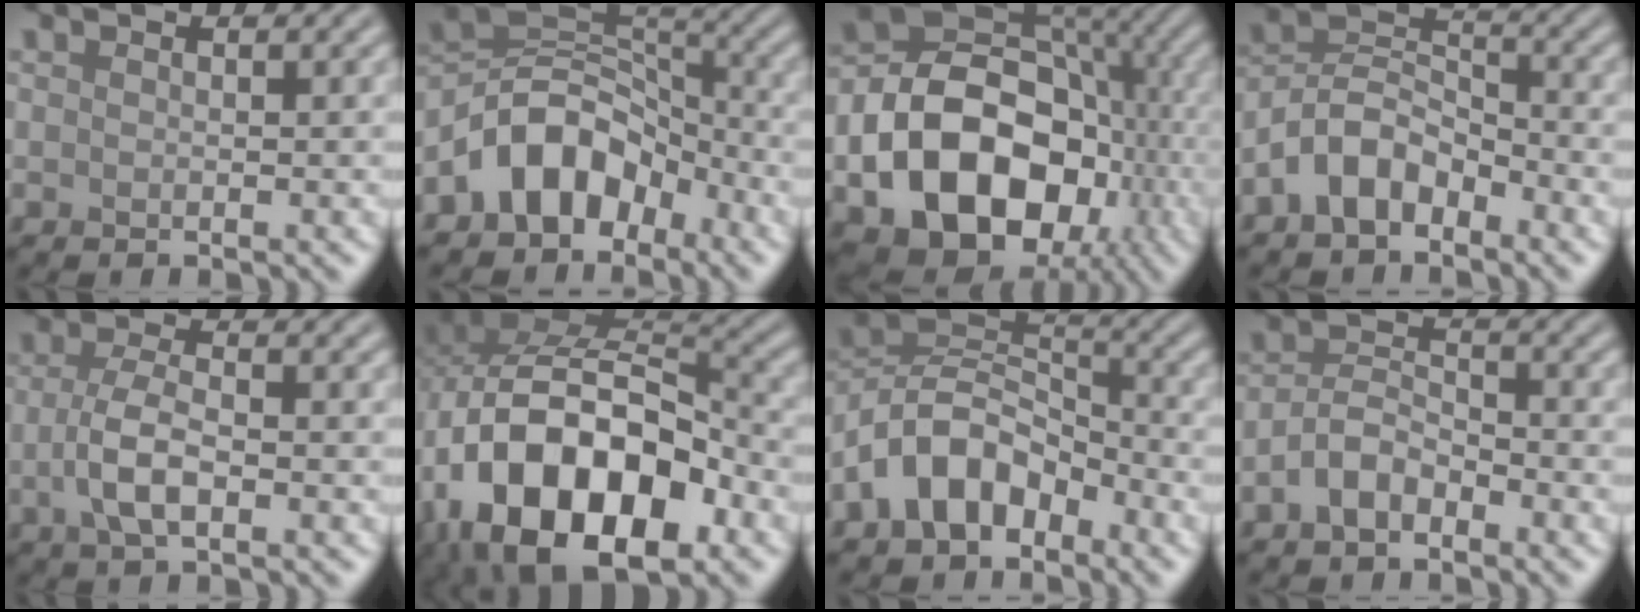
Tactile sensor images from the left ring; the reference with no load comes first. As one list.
[{"total": 7.0, "force": [-4.0, 4.5, 3.6], "torque": [-0.037, 0.012, -0.087]}, {"total": 15.6, "force": [-4.8, 11.3, 9.6], "torque": [-0.139, -0.009, -0.090]}, {"total": 5.2, "force": [-3.1, 3.0, 2.9], "torque": [-0.054, 0.012, -0.071]}, {"total": 3.6, "force": [-0.9, 1.4, 3.2], "torque": [-0.069, -0.001, -0.022]}, {"total": 15.8, "force": [-5.2, 10.0, 11.1], "torque": [-0.193, -0.016, -0.085]}, {"total": 7.2, "force": [-3.9, 4.3, 4.1], "torque": [-0.071, 0.010, -0.090]}, {"total": 3.2, "force": [-1.9, 1.7, 2.0], "torque": [-0.038, 0.010, -0.043]}]